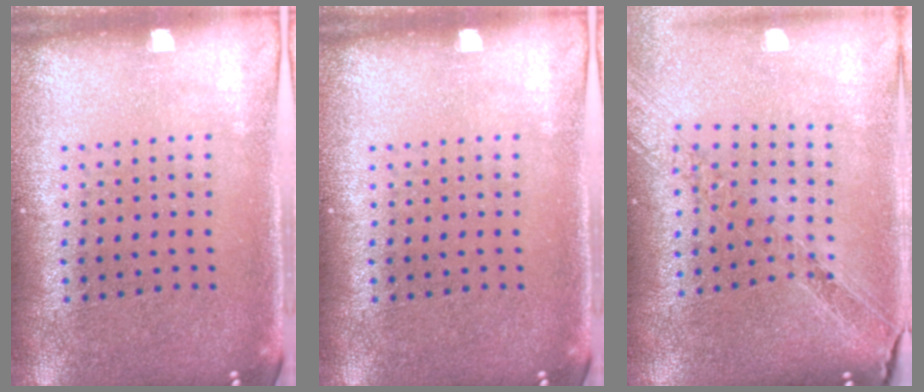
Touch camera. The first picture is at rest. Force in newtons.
{"total": 0.0}
{"total": 1.2, "press": 1.2, "slide": 0.1}